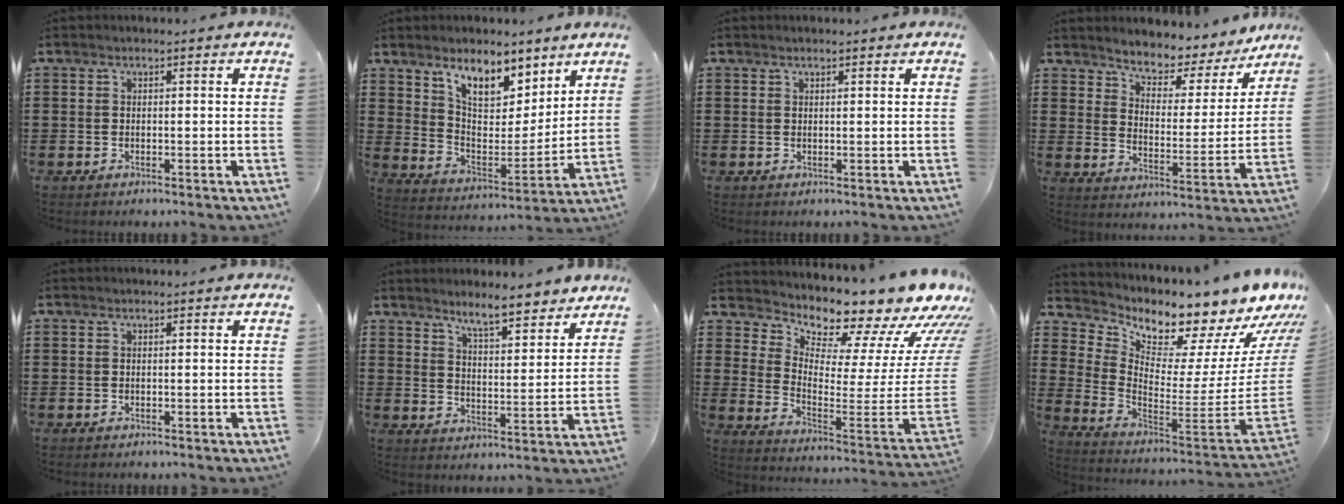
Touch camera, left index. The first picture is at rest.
{"total": 8.9, "force": [7.2, 3.7, 3.7], "torque": [-0.082, -0.035, 0.130]}
{"total": 0.7, "force": [0.6, 0.1, 0.2], "torque": [-0.006, 0.001, 0.012]}
{"total": 4.5, "force": [4.3, 1.3, 0.5], "torque": [-0.031, -0.041, 0.065]}
{"total": 0.0}
{"total": 6.0, "force": [5.6, 0.5, 2.1], "torque": [-0.053, -0.027, 0.097]}
{"total": 8.7, "force": [8.5, 0.4, 1.4], "torque": [-0.046, -0.107, 0.137]}
{"total": 7.9, "force": [7.4, 1.1, 2.7], "torque": [-0.066, -0.090, 0.113]}